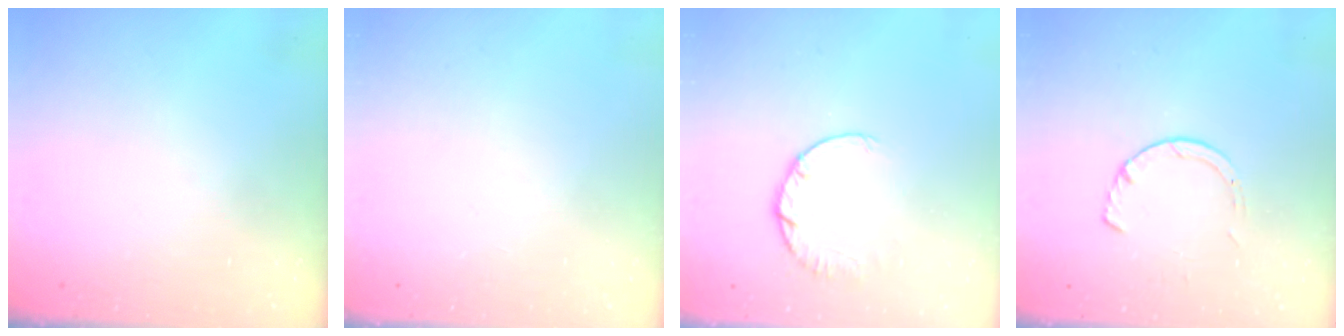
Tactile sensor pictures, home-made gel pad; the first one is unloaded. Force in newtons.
{"total": 0.0}
{"total": 2.4, "press": 2.4, "slide": 0.2}
{"total": 3.6, "press": 3.6, "slide": 0.5}